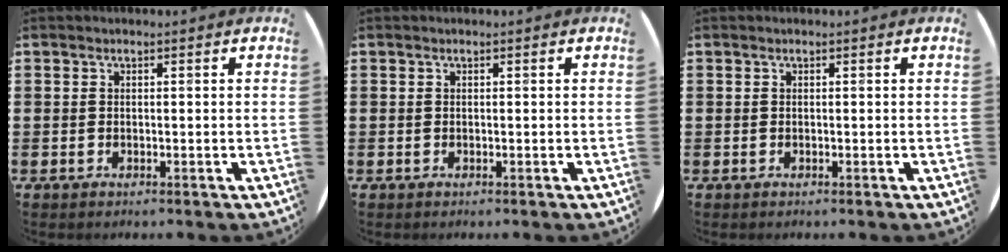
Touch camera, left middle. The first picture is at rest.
{"total": 0.0}
{"total": 0.0}